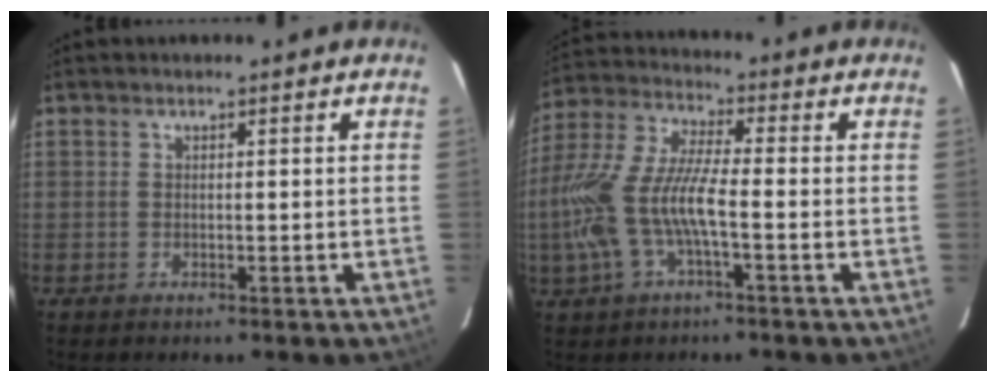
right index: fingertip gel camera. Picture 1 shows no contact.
{"total": 14.3, "force": [-3.8, 3.6, 13.4], "torque": [-0.283, -0.003, -0.073]}